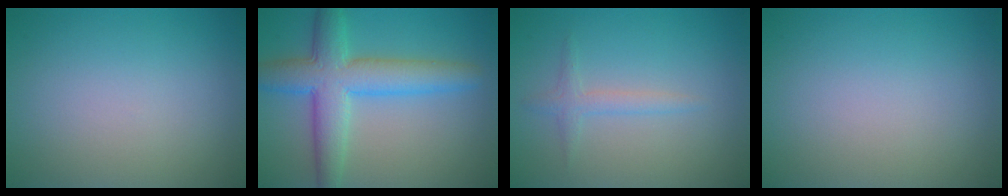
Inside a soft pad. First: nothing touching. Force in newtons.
{"total": 6.7, "press": 6.7, "slide": 0.1}
{"total": 1.5, "press": 1.5, "slide": 0.1}
{"total": 0.0}